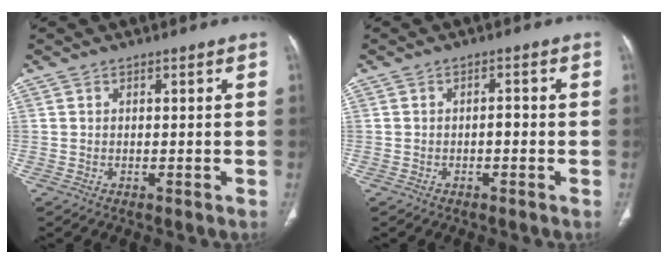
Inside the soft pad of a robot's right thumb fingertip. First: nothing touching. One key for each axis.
{"total": 1.5, "fx": -0.5, "fy": 0.8, "fz": 1.2, "tx": -0.012, "ty": 0.006, "tz": -0.011}